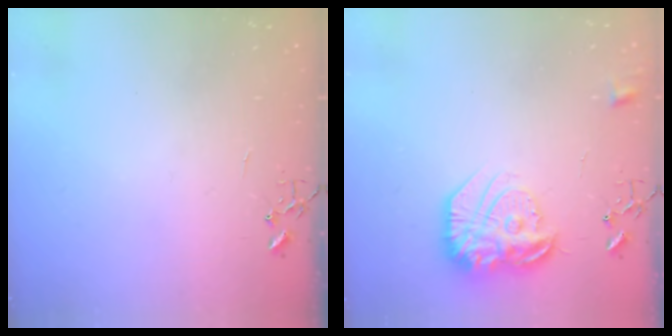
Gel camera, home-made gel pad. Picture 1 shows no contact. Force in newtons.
{"total": 18.4, "press": 18.3, "slide": 1.7}